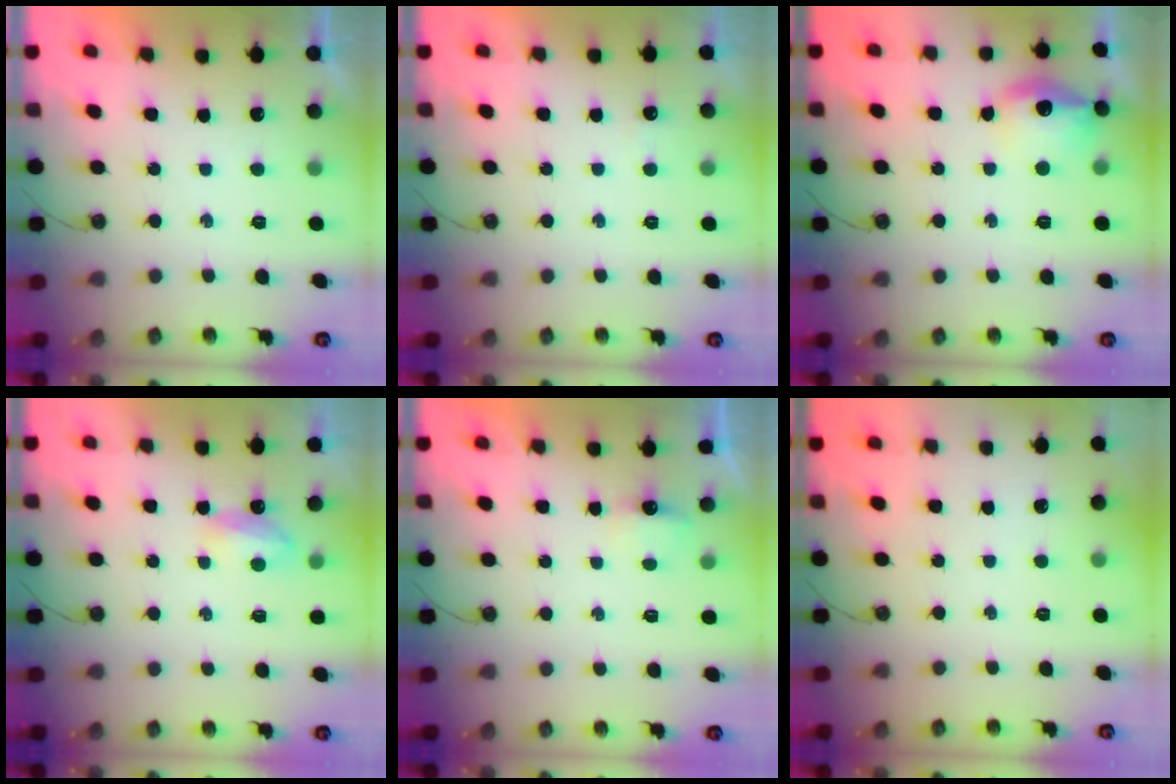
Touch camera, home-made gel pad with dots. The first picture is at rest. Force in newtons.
{"total": 2.9, "press": 2.8, "slide": 0.7}
{"total": 13.5, "press": 13.4, "slide": 1.1}
{"total": 4.4, "press": 4.4, "slide": 0.6}
{"total": 2.9, "press": 2.9, "slide": 0.3}
{"total": 0.0}